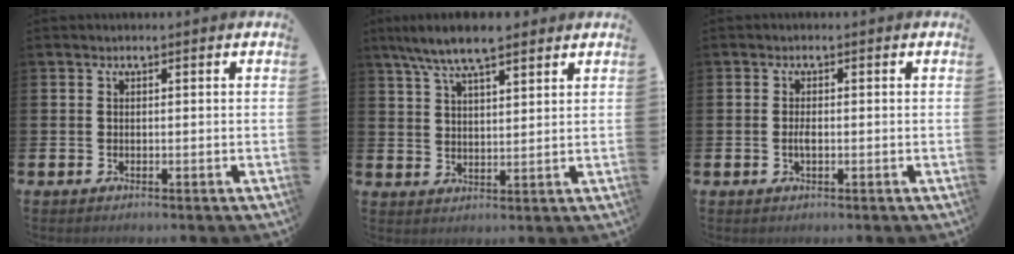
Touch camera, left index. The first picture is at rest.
{"total": 7.5, "force": [6.5, 1.5, 3.4], "torque": [-0.090, -0.010, 0.120]}
{"total": 1.5, "force": [-0.3, 0.5, 1.3], "torque": [-0.024, 0.001, -0.007]}